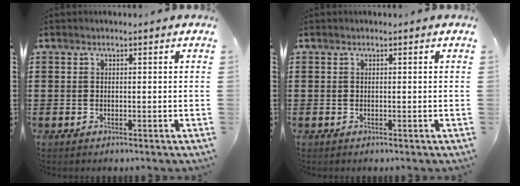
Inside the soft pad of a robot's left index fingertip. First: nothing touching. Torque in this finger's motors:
{"motor_torque": [0.01, 0.00, -0.01, -0.01]}